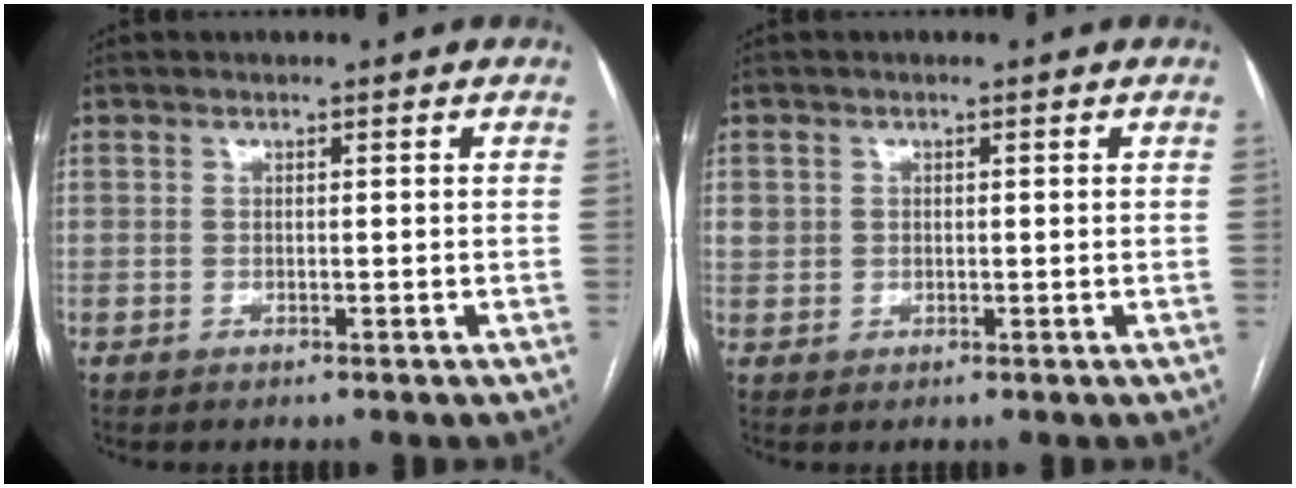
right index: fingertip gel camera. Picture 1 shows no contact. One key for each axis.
{"total": 2.0, "fx": 0.6, "fy": 1.9, "fz": 0.4, "tx": 0.001, "ty": 0.009, "tz": 0.012}